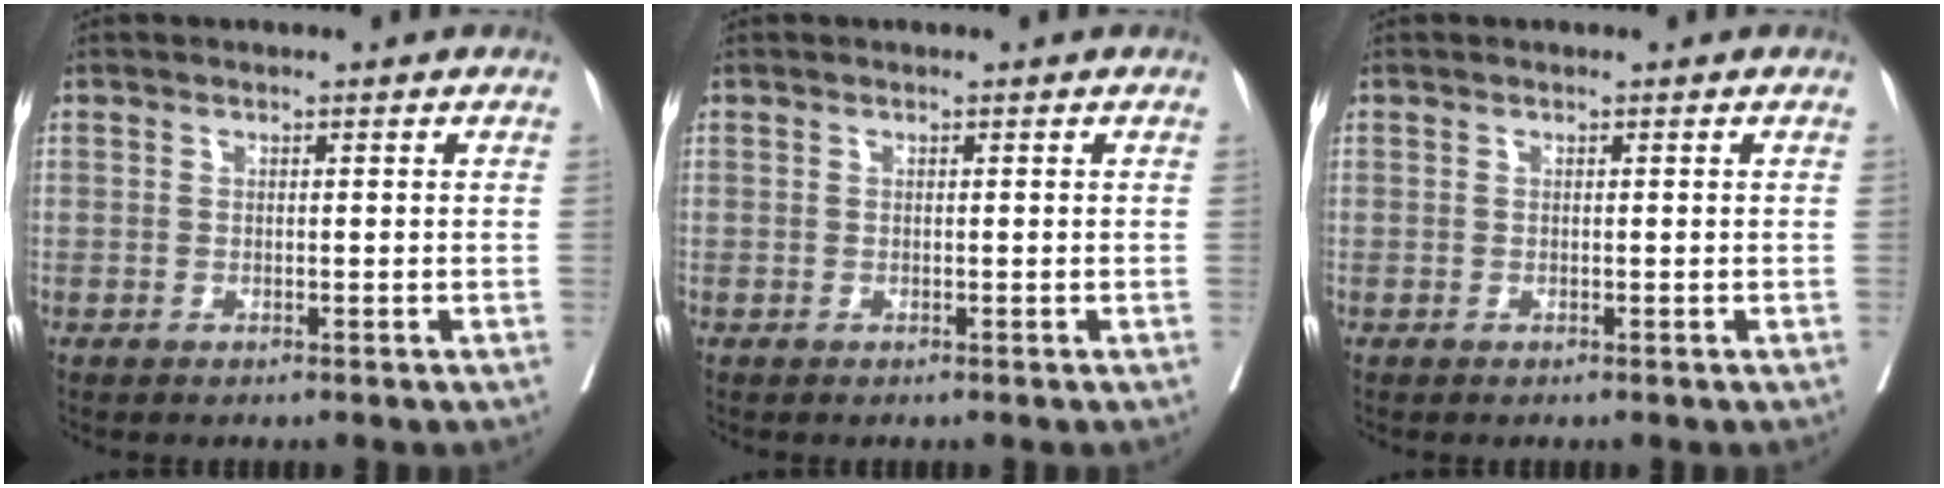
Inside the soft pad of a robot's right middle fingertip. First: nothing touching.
{"total": 0.0}
{"total": 0.0}